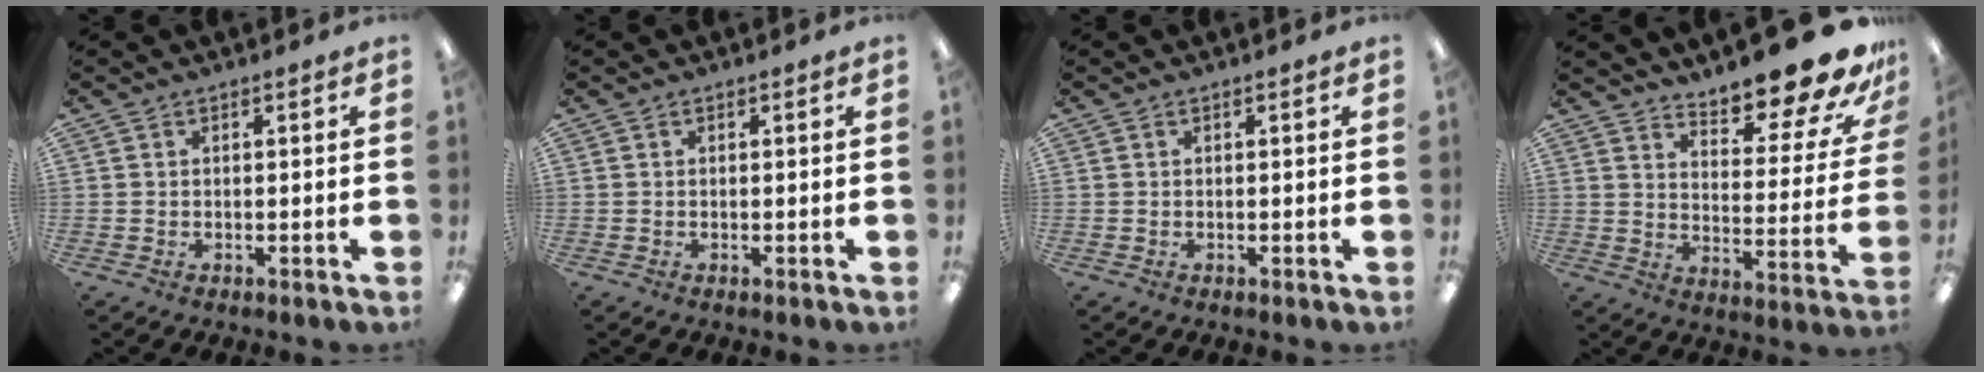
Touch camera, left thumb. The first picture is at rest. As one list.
[{"total": 0.0}, {"total": 0.0}, {"total": 16.1, "force": [13.8, 3.6, 7.4], "torque": [-0.099, -0.112, 0.229]}]